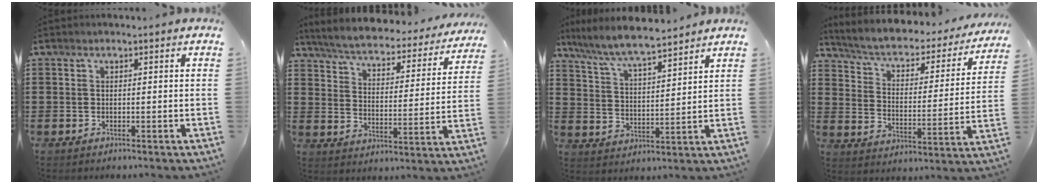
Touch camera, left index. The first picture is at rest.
{"total": 4.5, "force": [4.2, 0.3, 1.6], "torque": [-0.055, -0.035, 0.066]}
{"total": 6.9, "force": [6.2, 0.5, 3.0], "torque": [-0.083, -0.031, 0.107]}
{"total": 3.5, "force": [2.3, 1.4, 2.1], "torque": [-0.057, -0.025, 0.028]}